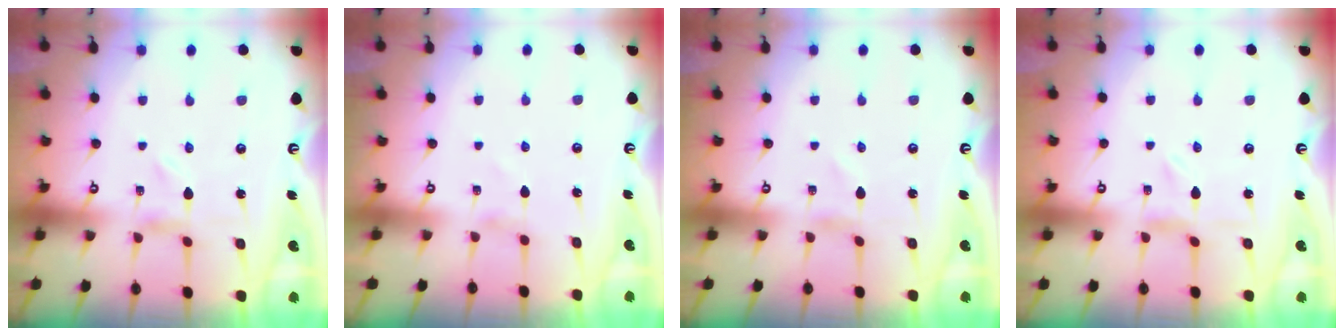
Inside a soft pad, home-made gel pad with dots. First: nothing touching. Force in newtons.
{"total": 0.0}
{"total": 0.8, "press": 0.8, "slide": 0.1}
{"total": 0.0}